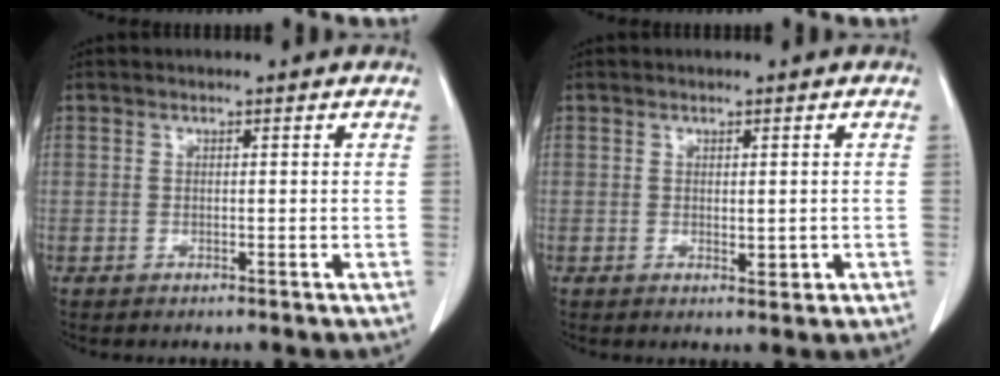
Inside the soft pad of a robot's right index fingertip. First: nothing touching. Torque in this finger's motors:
{"motor_torque": [-0.01, 0.06, 0.00, 0.01]}